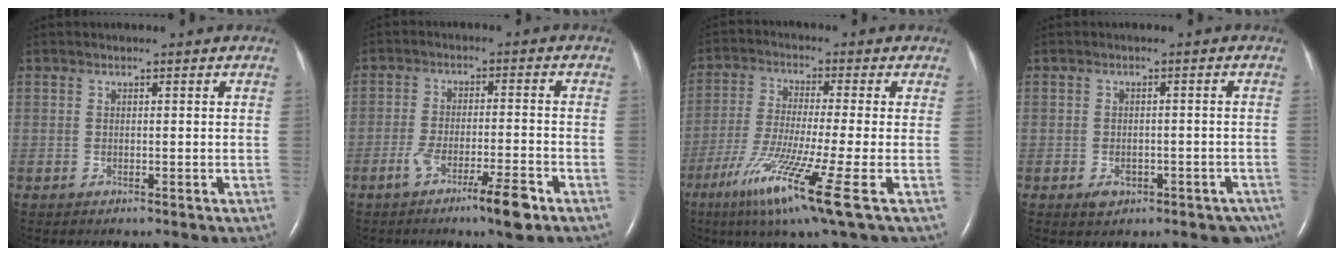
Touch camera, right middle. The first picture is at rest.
{"total": 7.2, "force": [-4.4, 0.4, 5.6], "torque": [-0.100, -0.007, -0.075]}
{"total": 13.0, "force": [-6.1, -0.9, 11.4], "torque": [-0.227, -0.042, -0.111]}
{"total": 5.0, "force": [-2.9, 3.0, 2.8], "torque": [-0.022, 0.007, -0.032]}